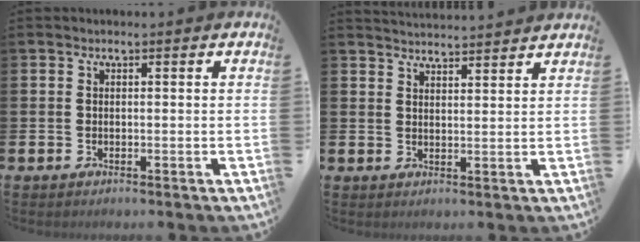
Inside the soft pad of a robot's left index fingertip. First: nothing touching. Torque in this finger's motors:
{"motor_torque": [0.02, -0.75, -0.39, 0.01]}